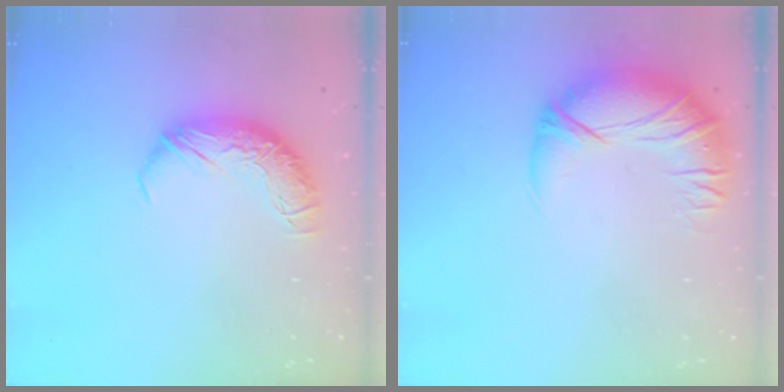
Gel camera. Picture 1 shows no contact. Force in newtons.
{"total": 3.0, "press": 0.1, "slide": 3.0}